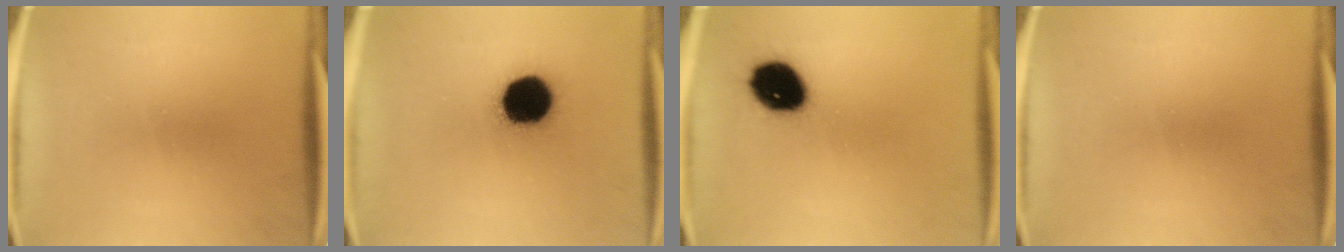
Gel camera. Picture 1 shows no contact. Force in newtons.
{"total": 17.0}
{"total": 13.7}
{"total": 0.0}